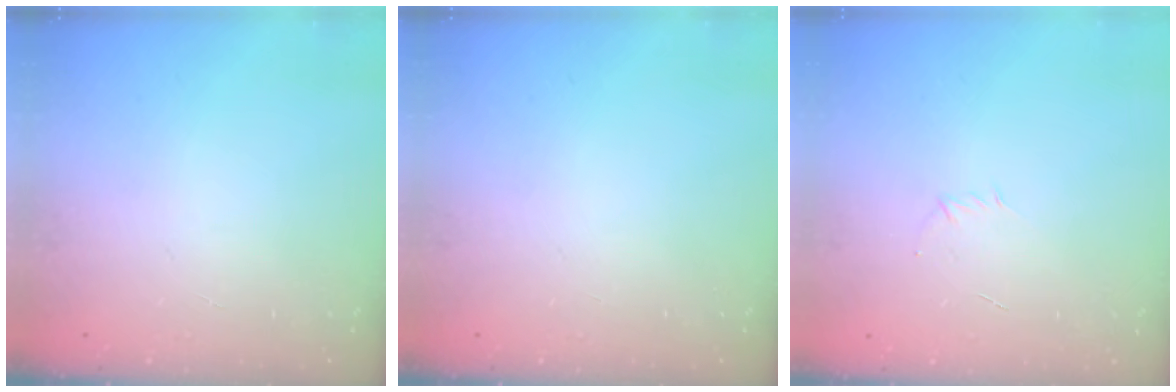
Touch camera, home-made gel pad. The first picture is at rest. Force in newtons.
{"total": 0.0}
{"total": 2.8, "press": 2.7, "slide": 0.8}